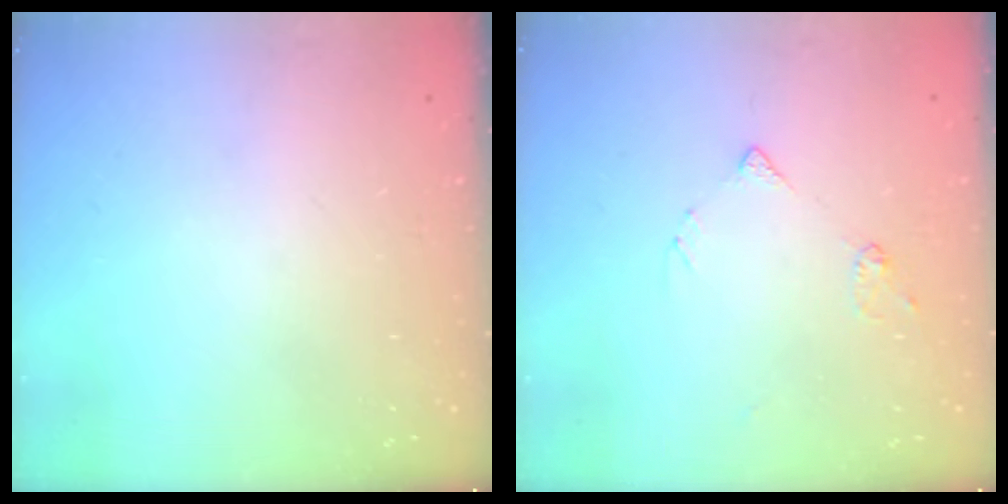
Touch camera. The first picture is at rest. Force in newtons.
{"total": 5.4, "press": 5.3, "slide": 0.9}